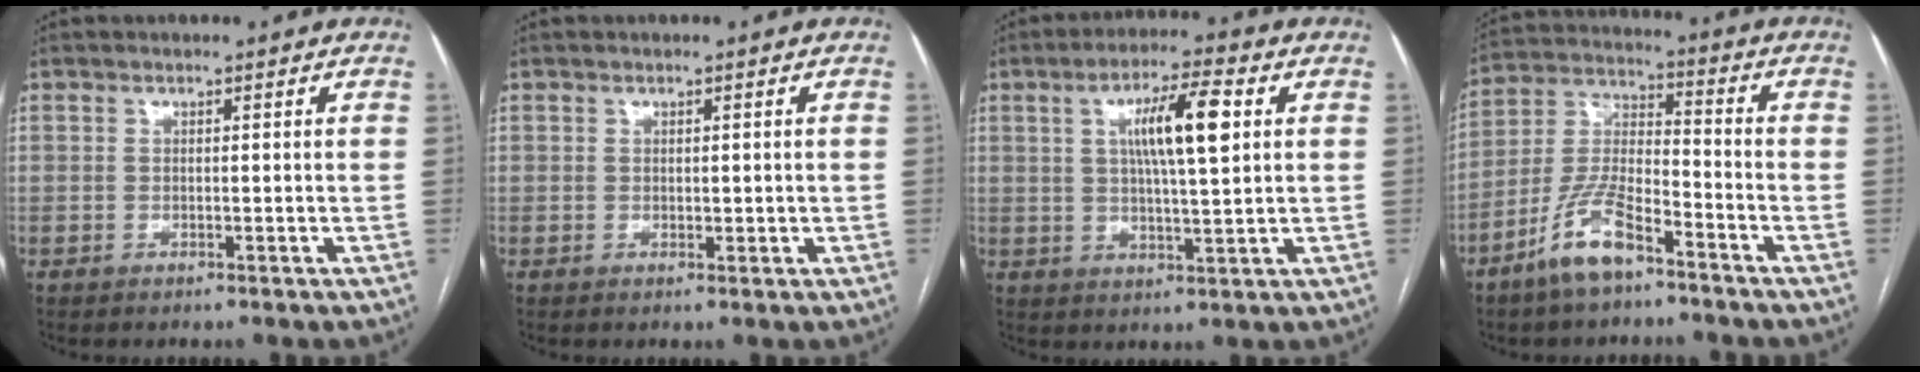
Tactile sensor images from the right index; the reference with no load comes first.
{"total": 1.4, "force": [0.1, 0.9, 1.0], "torque": [-0.012, 0.000, 0.004]}
{"total": 9.7, "force": [2.6, 1.3, 9.3], "torque": [-0.161, 0.009, 0.043]}
{"total": 10.5, "force": [-6.9, 3.0, 7.3], "torque": [-0.164, -0.003, -0.135]}